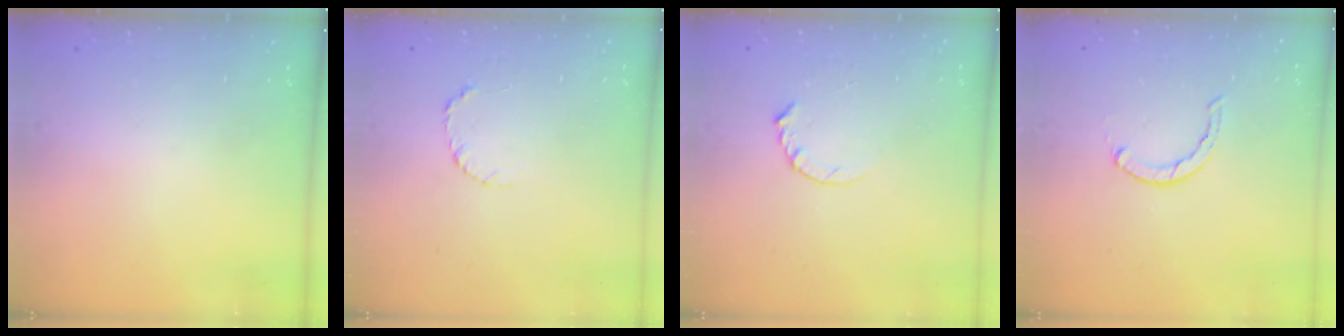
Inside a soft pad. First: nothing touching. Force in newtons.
{"total": 3.9, "press": 3.8, "slide": 0.5}
{"total": 2.8, "press": 2.8, "slide": 0.4}
{"total": 0.7, "press": 0.6, "slide": 0.2}